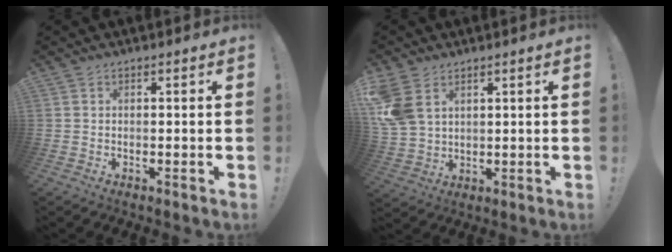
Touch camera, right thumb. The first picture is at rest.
{"total": 9.2, "force": [4.3, 6.3, 5.1], "torque": [-0.110, -0.015, 0.088]}